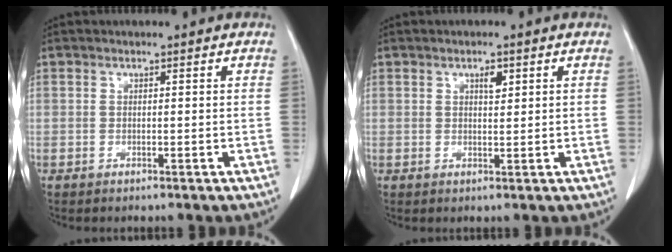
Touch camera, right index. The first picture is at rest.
{"total": 1.8, "force": [1.0, 0.7, 1.4], "torque": [-0.022, -0.002, 0.015]}